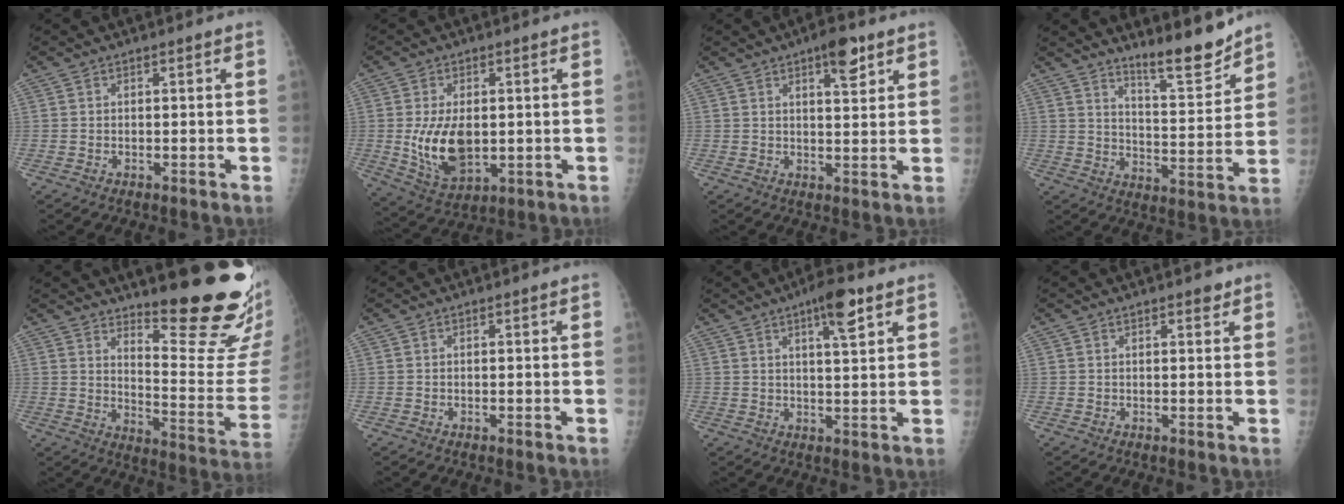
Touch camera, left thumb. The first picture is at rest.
{"total": 10.6, "force": [-0.4, 6.1, 8.6], "torque": [-0.142, -0.015, 0.013]}
{"total": 6.1, "force": [3.5, 2.0, 4.6], "torque": [-0.048, -0.016, 0.049]}
{"total": 10.4, "force": [9.1, 1.1, 4.9], "torque": [-0.053, -0.079, 0.152]}
{"total": 19.9, "force": [15.7, 2.5, 12.0], "torque": [-0.147, -0.156, 0.221]}
{"total": 0.0}
{"total": 7.3, "force": [4.0, 1.7, 5.9], "torque": [-0.079, -0.016, 0.062]}
{"total": 2.3, "force": [1.7, 0.7, 1.4], "torque": [-0.002, -0.004, 0.022]}